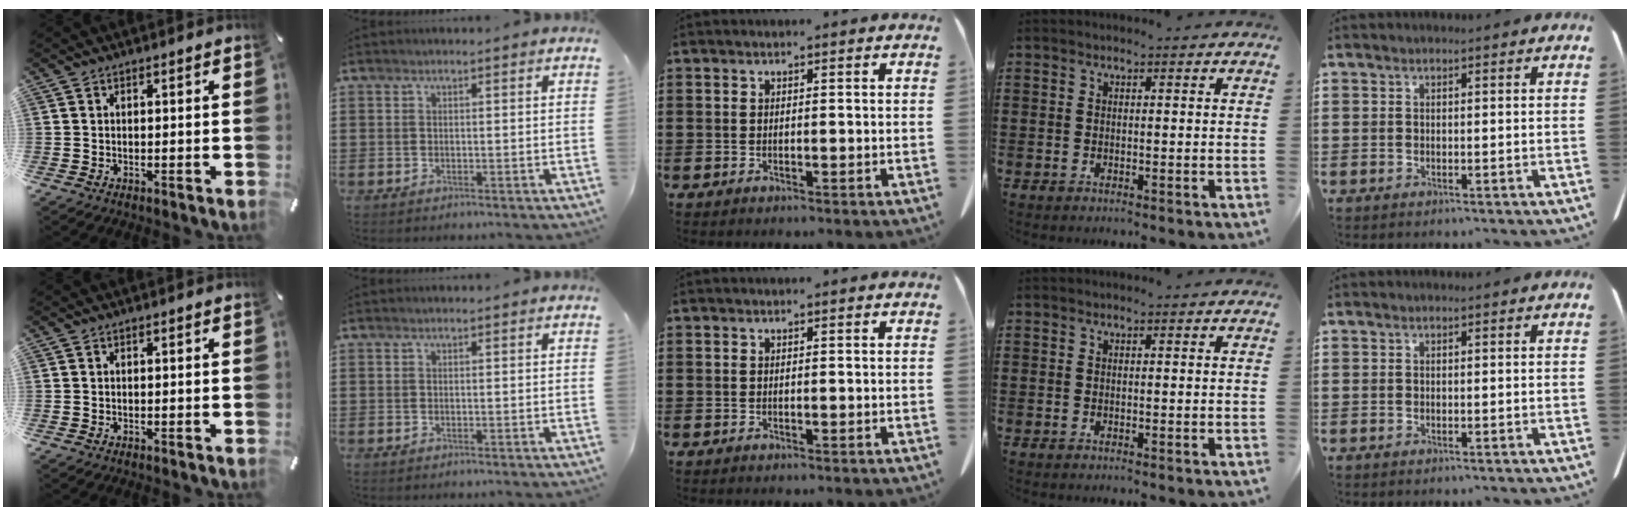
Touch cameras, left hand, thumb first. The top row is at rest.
{}